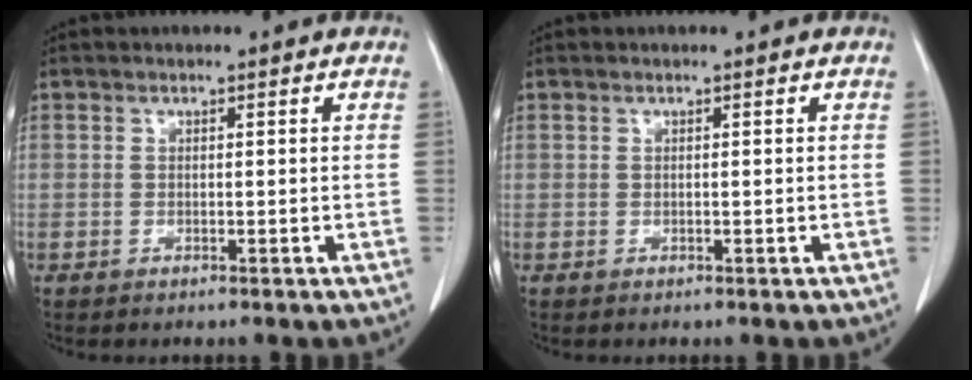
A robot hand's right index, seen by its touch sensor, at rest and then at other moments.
{"total": 0.0}